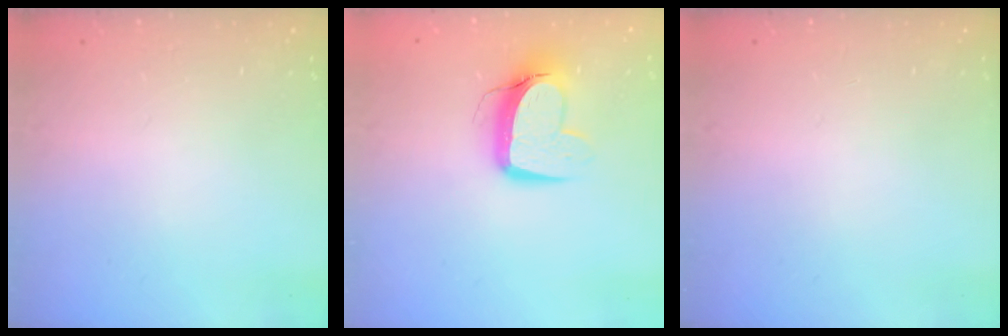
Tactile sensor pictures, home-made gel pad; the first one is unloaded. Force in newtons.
{"total": 10.8, "press": 10.7, "slide": 1.1}
{"total": 0.0}